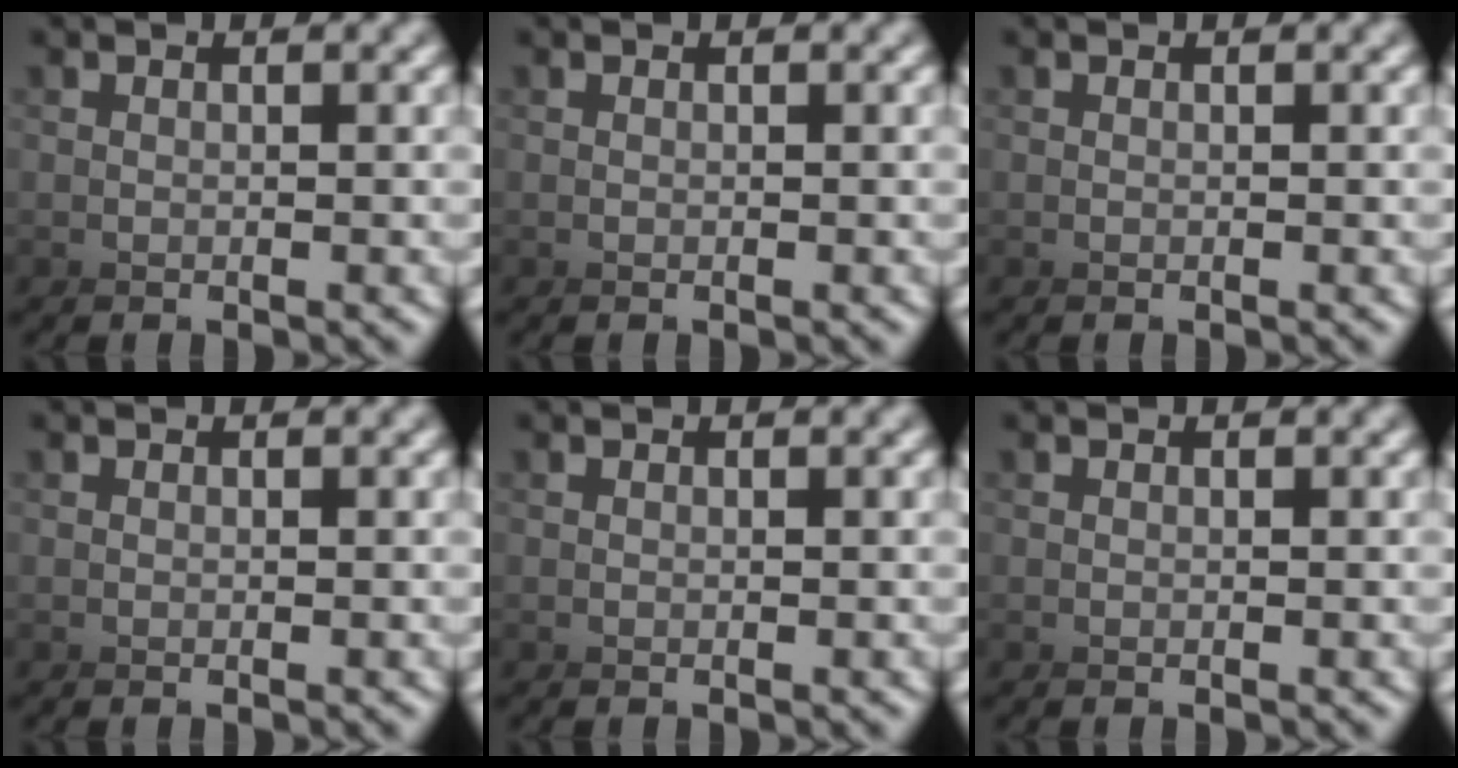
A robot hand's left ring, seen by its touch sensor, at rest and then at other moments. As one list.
[{"total": 0.0}, {"total": 0.0}, {"total": 0.0}, {"total": 0.0}, {"total": 0.0}]